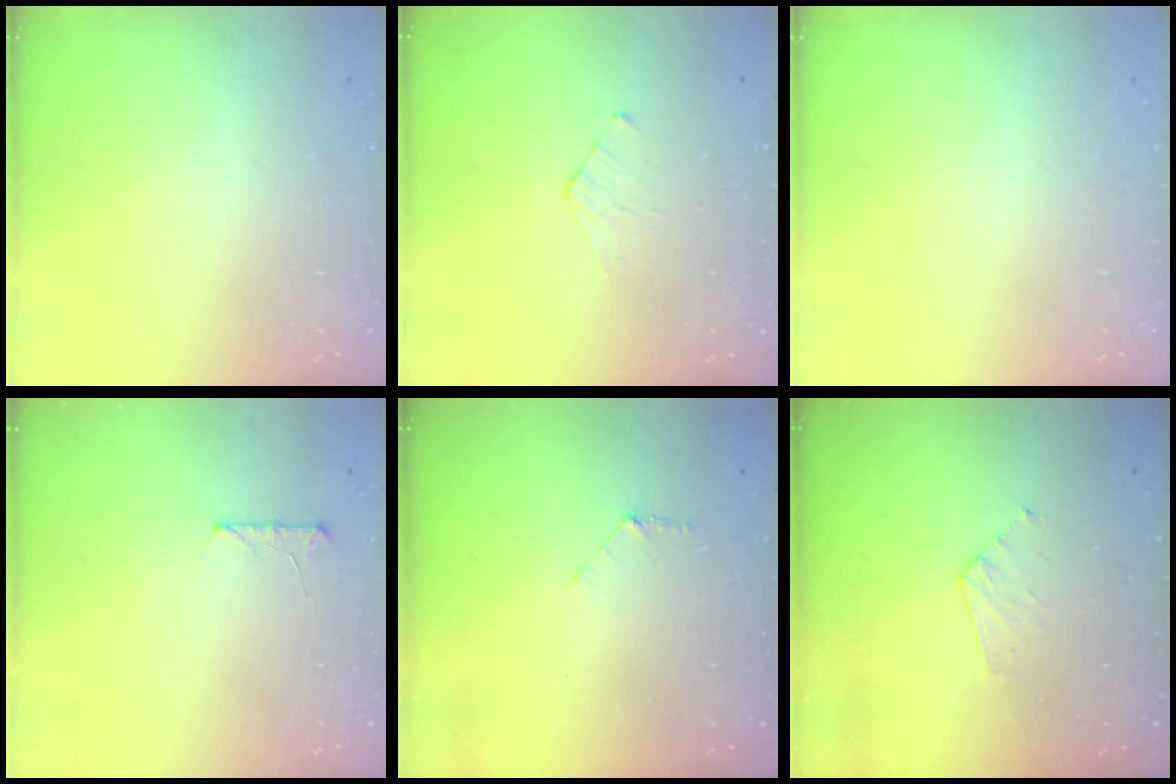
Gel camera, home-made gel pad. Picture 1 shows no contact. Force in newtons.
{"total": 2.8, "press": 2.7, "slide": 0.3}
{"total": 0.0}
{"total": 5.6, "press": 5.6, "slide": 0.5}
{"total": 3.9, "press": 3.9, "slide": 0.3}
{"total": 3.3, "press": 3.3, "slide": 0.2}